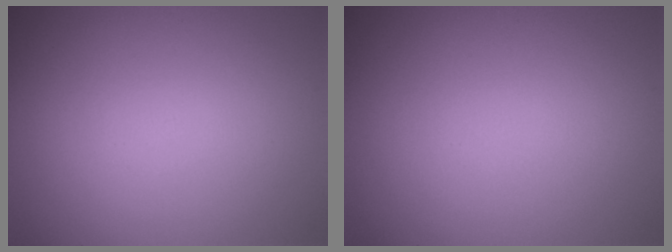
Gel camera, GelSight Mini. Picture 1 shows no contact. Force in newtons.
{"total": 0.0}